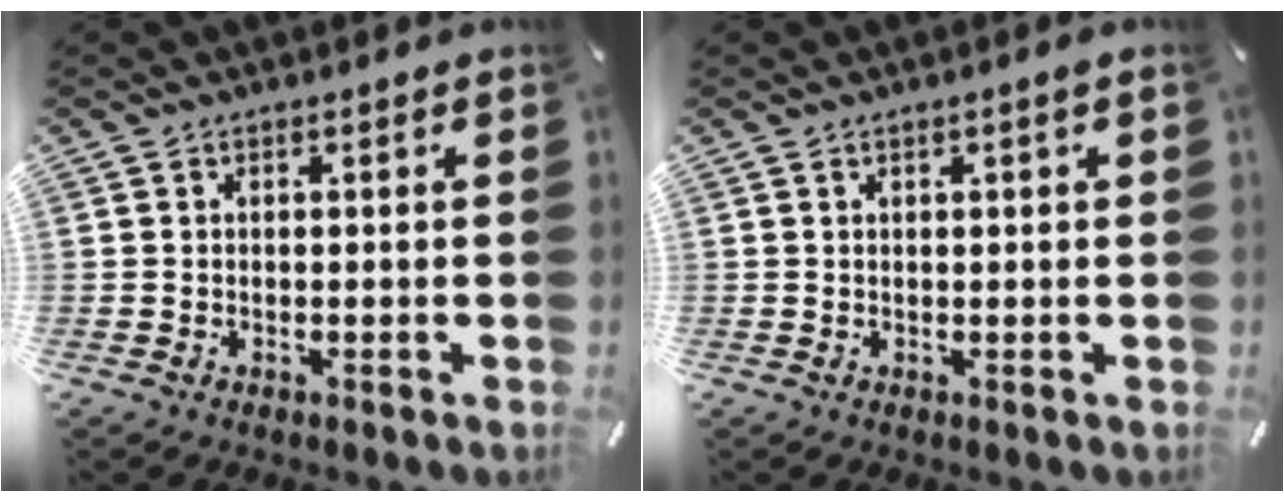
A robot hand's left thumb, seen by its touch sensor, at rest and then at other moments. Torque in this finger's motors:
{"motor_torque": [-0.13, -0.21, 0.06, 0.07, -0.02]}